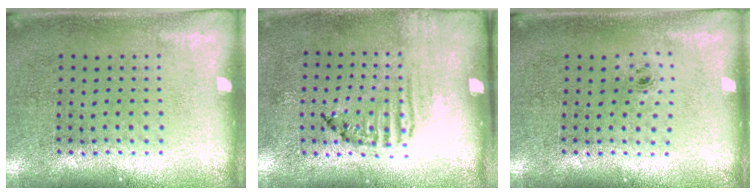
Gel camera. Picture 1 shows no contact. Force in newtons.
{"total": 1.6, "press": 1.0, "slide": 1.3}
{"total": 0.5, "press": 0.2, "slide": 0.5}